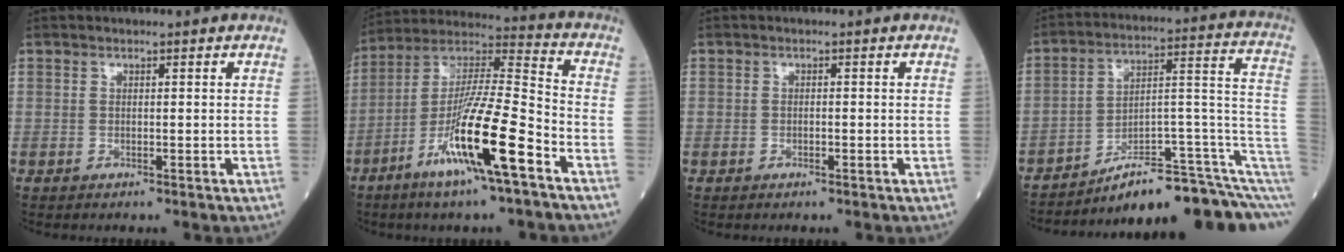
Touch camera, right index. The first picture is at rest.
{"total": 16.9, "force": [-7.8, 0.6, 14.9], "torque": [-0.287, -0.016, -0.144]}
{"total": 0.8, "force": [-0.3, 0.4, 0.6], "torque": [-0.013, 0.005, -0.003]}
{"total": 15.5, "force": [-11.5, 1.6, 10.2], "torque": [-0.089, 0.074, -0.167]}